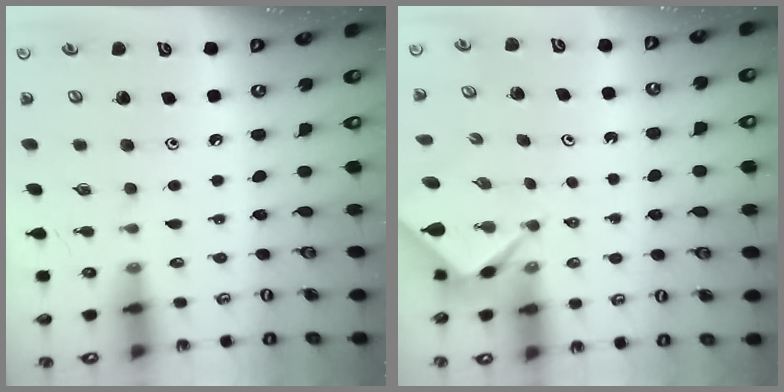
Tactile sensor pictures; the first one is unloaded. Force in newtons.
{"total": 2.6, "press": 2.6, "slide": 0.2}